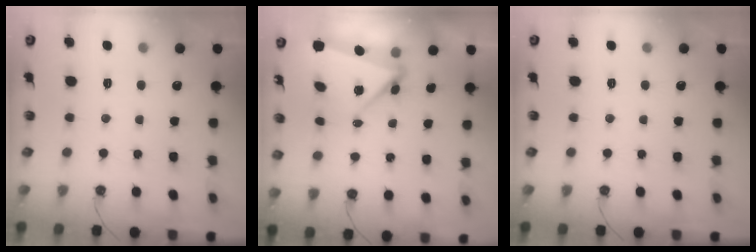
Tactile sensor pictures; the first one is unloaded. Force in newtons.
{"total": 5.1, "press": 4.9, "slide": 1.6}
{"total": 0.0}